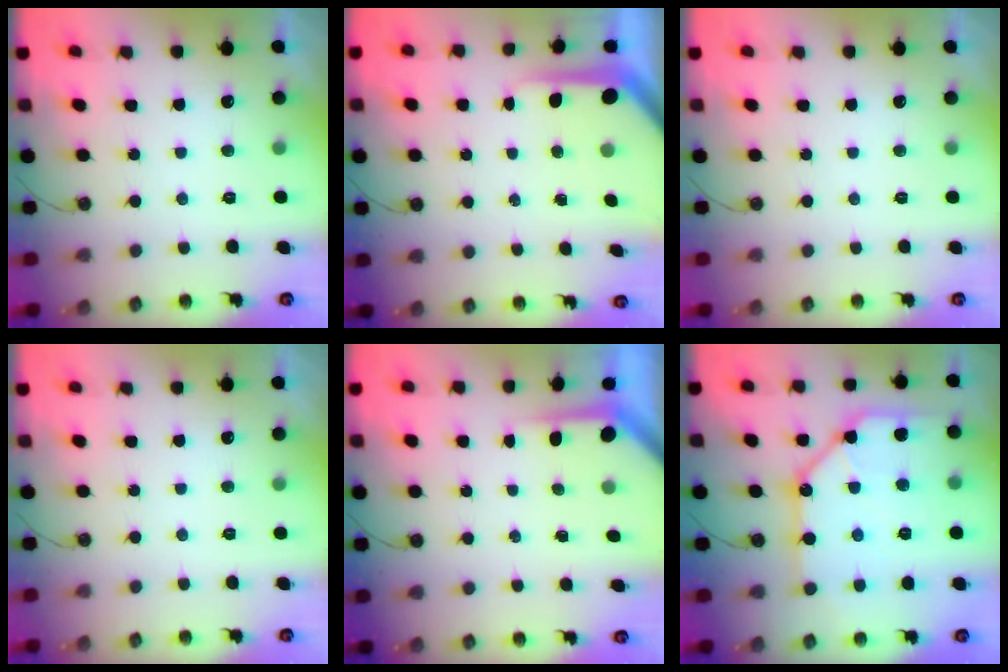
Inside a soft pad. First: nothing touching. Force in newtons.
{"total": 5.9, "press": 5.8, "slide": 0.4}
{"total": 0.0}
{"total": 0.0}
{"total": 3.8, "press": 3.8, "slide": 0.3}
{"total": 17.3, "press": 17.2, "slide": 1.8}